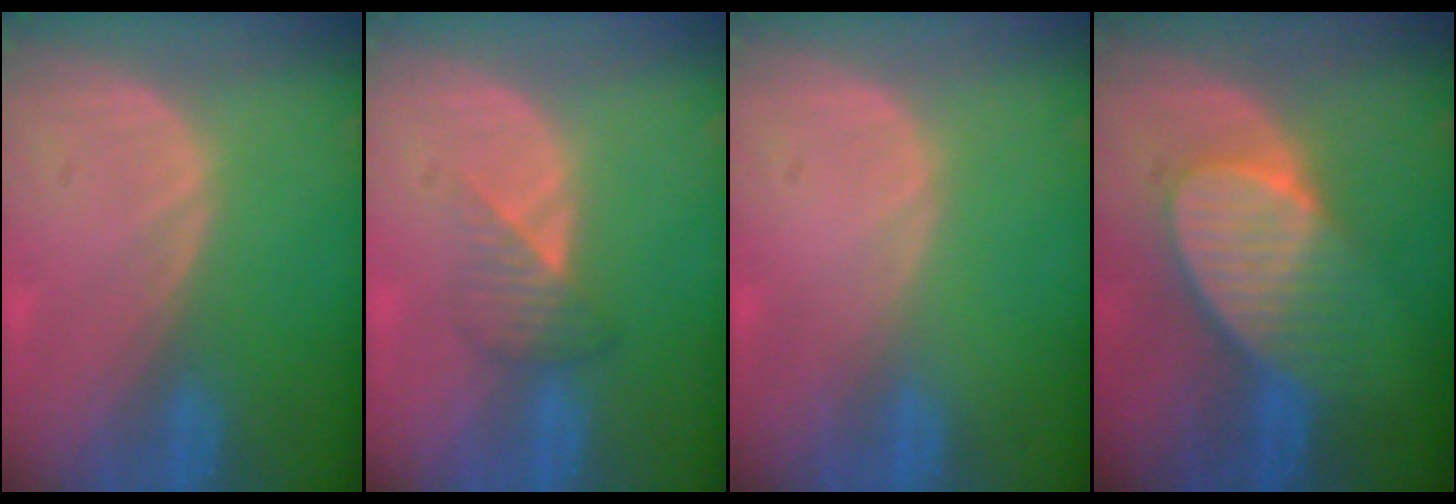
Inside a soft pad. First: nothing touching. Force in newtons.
{"total": 3.3, "press": 3.1, "slide": 1.2}
{"total": 0.0}
{"total": 7.8, "press": 7.4, "slide": 2.4}